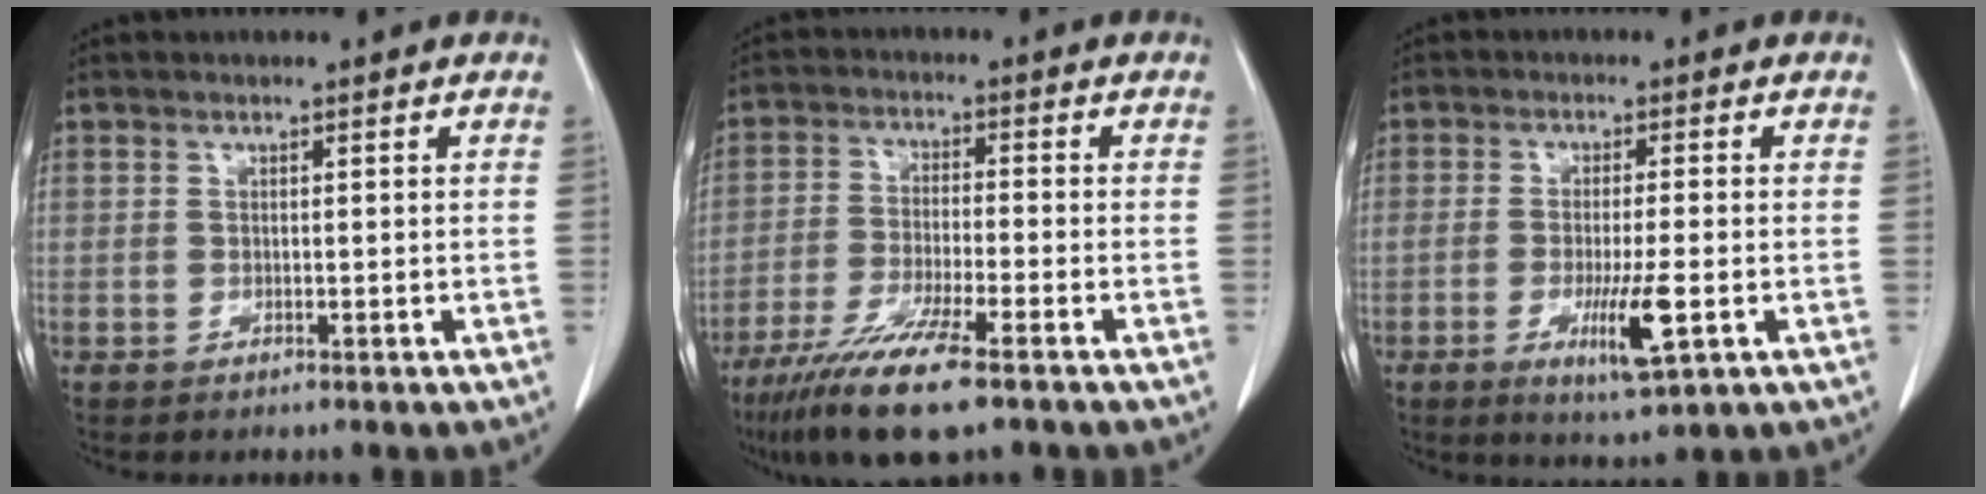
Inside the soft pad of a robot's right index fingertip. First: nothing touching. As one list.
[{"total": 11.4, "force": [-7.5, 0.7, 8.6], "torque": [-0.161, -0.030, -0.131]}, {"total": 7.4, "force": [-2.4, 0.6, 7.0], "torque": [-0.121, -0.017, -0.036]}]